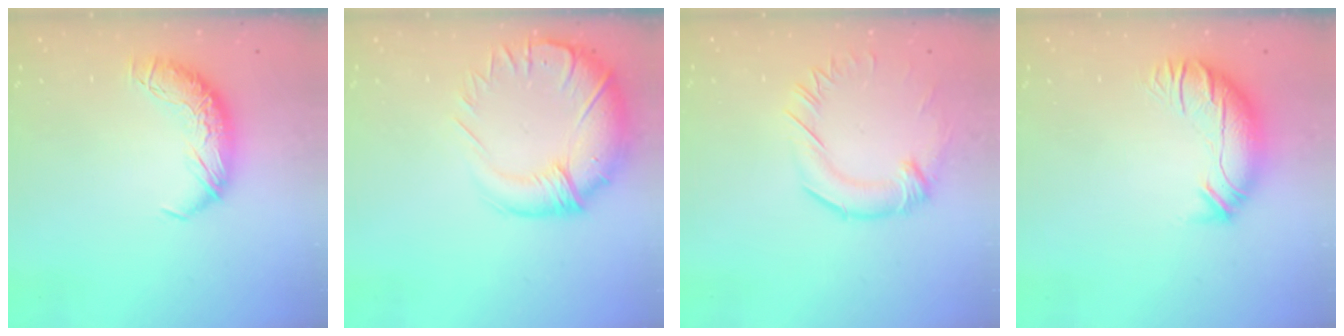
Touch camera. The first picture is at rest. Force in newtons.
{"total": 4.1, "press": 2.2, "slide": 3.4}
{"total": 1.1, "press": 0.3, "slide": 1.0}
{"total": 2.6, "press": 0.9, "slide": 2.5}